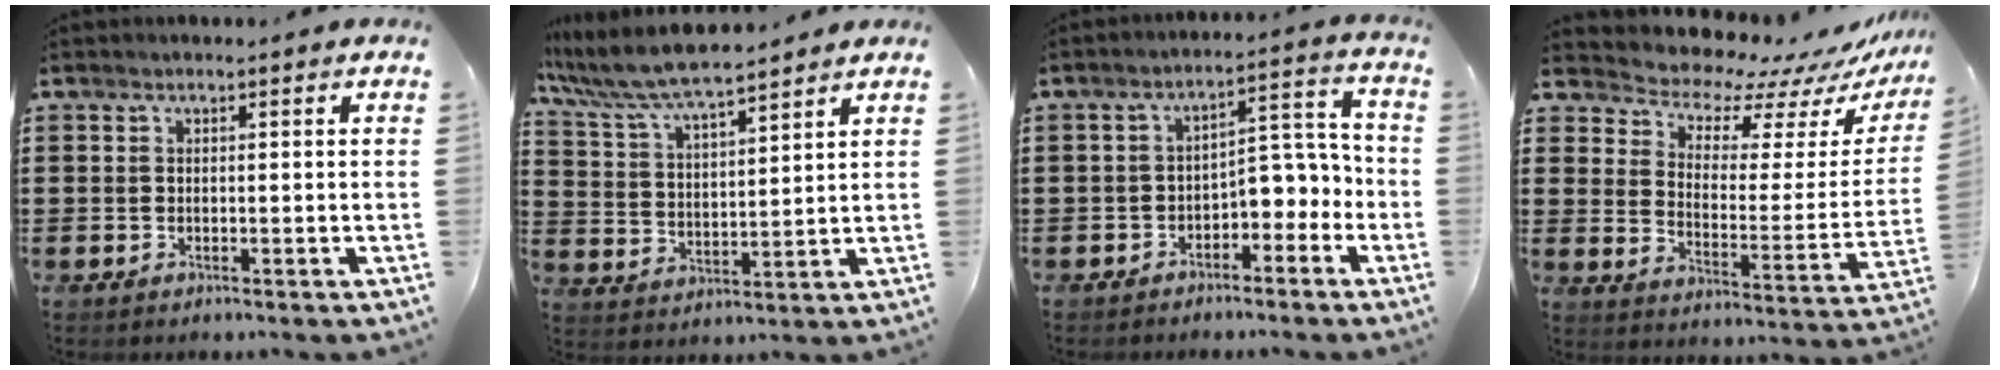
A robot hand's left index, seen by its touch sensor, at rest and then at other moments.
{"total": 7.4, "force": [6.7, 0.8, 2.9], "torque": [-0.083, -0.030, 0.118]}
{"total": 4.6, "force": [-3.2, 2.1, 2.5], "torque": [-0.048, 0.000, -0.067]}
{"total": 6.7, "force": [6.5, 1.6, 1.0], "torque": [-0.043, -0.067, 0.108]}